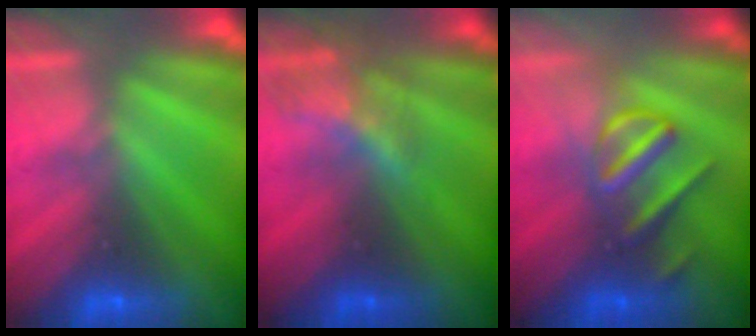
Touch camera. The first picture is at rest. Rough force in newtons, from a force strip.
{"total": 2.1}
{"total": 3.0}